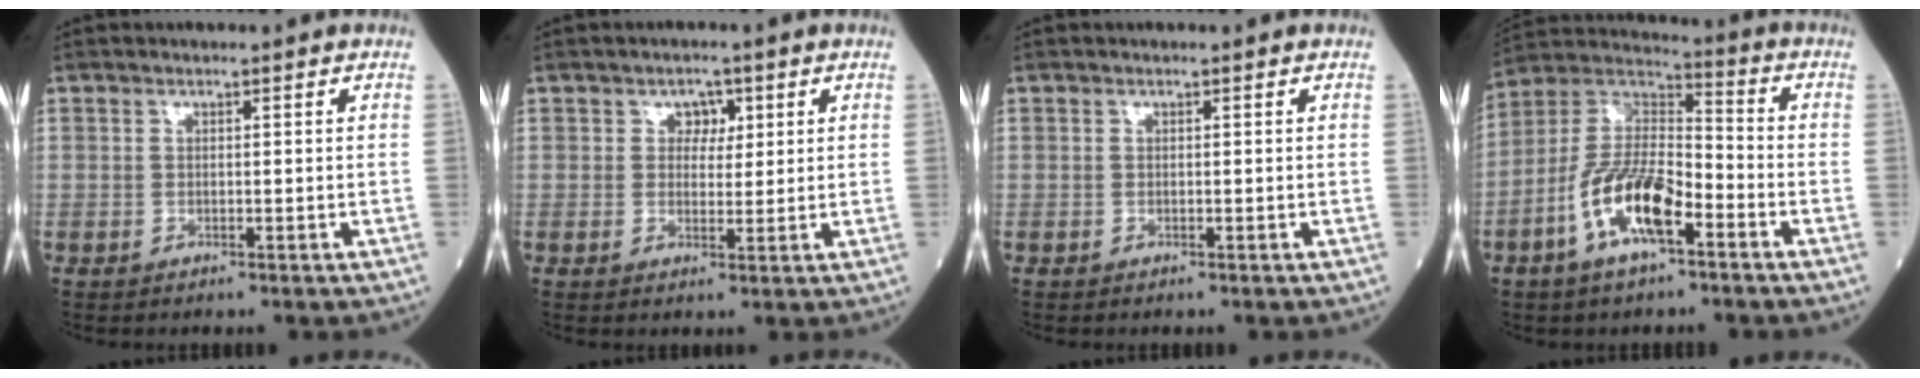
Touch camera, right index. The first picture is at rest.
{"total": 2.8, "force": [1.1, 2.1, 1.6], "torque": [-0.013, 0.003, 0.015]}
{"total": 0.0}
{"total": 12.6, "force": [-5.6, 4.1, 10.5], "torque": [-0.222, 0.007, -0.107]}